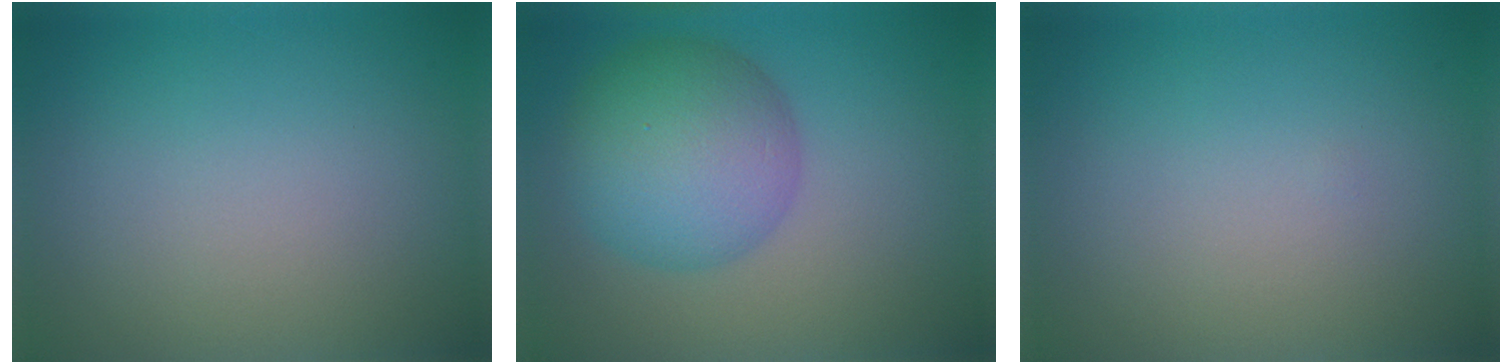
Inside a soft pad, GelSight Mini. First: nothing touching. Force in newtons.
{"total": 7.7, "press": 7.7, "slide": 0.3}
{"total": 0.0}